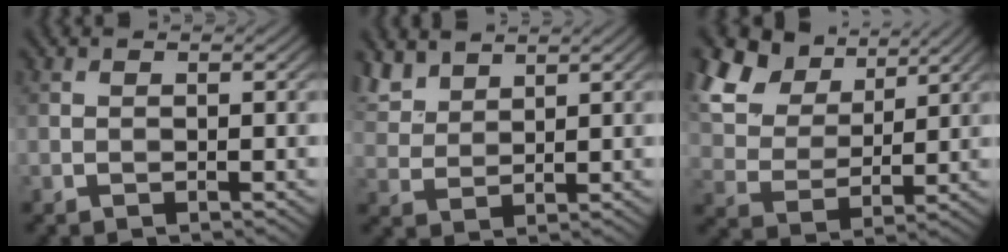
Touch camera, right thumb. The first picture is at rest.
{"total": 5.0, "force": [3.9, 2.3, 2.2], "torque": [-0.063, 0.007, 0.086]}
{"total": 13.0, "force": [7.6, 7.8, 7.1], "torque": [-0.214, 0.022, 0.147]}